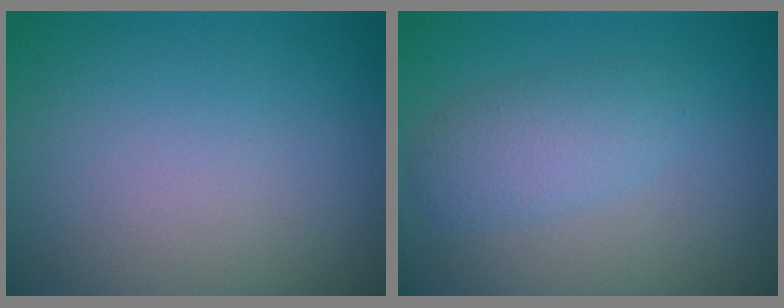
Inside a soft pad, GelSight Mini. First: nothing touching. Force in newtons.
{"total": 2.8, "press": 2.8, "slide": 0.1}